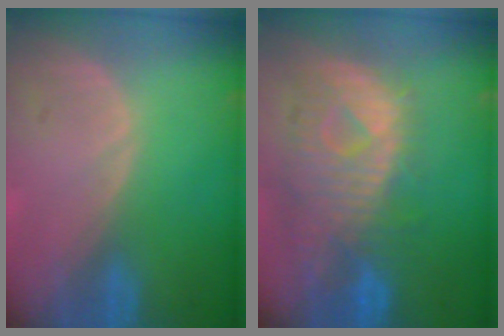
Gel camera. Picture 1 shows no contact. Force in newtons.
{"total": 10.8, "press": 9.6, "slide": 5.0}